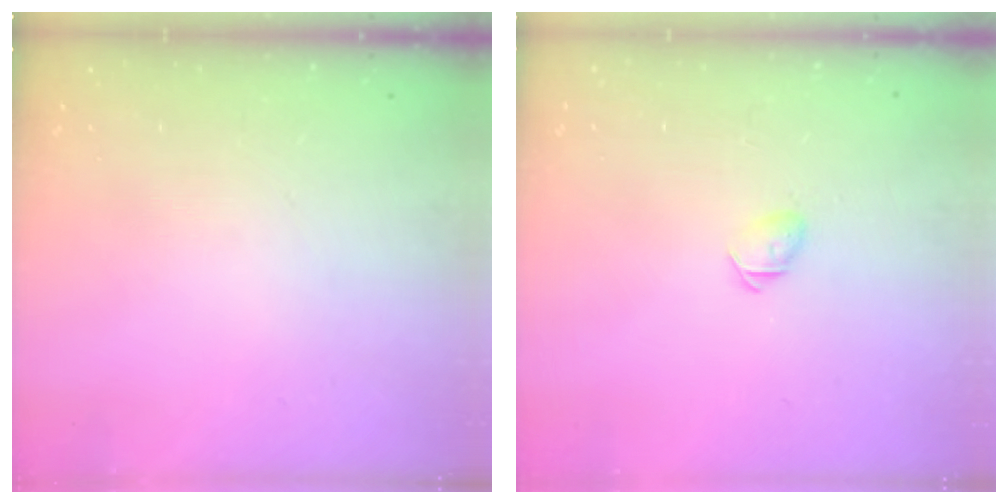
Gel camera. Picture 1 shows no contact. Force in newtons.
{"total": 4.2, "press": 4.0, "slide": 1.0}